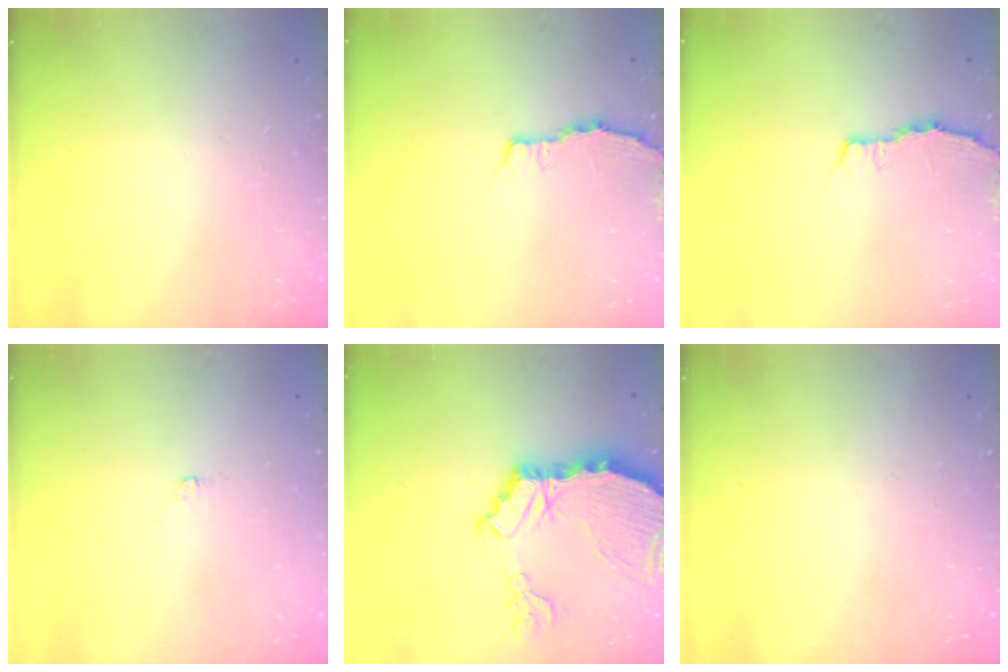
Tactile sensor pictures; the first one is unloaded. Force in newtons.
{"total": 2.7, "press": 2.7, "slide": 0.5}
{"total": 2.7, "press": 2.7, "slide": 0.5}
{"total": 1.3, "press": 1.3, "slide": 0.3}
{"total": 10.5, "press": 9.9, "slide": 3.4}
{"total": 0.0}